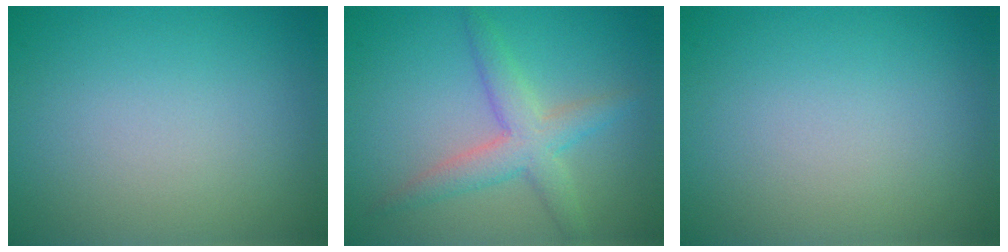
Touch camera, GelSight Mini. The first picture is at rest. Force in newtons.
{"total": 3.6, "press": 3.6, "slide": 0.1}
{"total": 0.0}